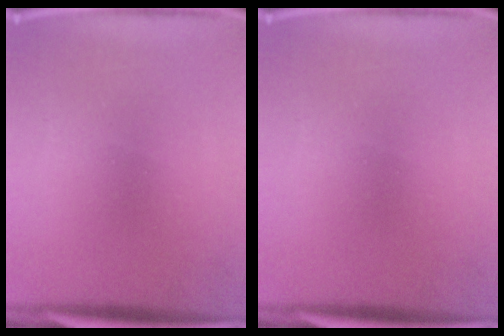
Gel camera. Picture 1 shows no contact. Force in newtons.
{"total": 0.0}